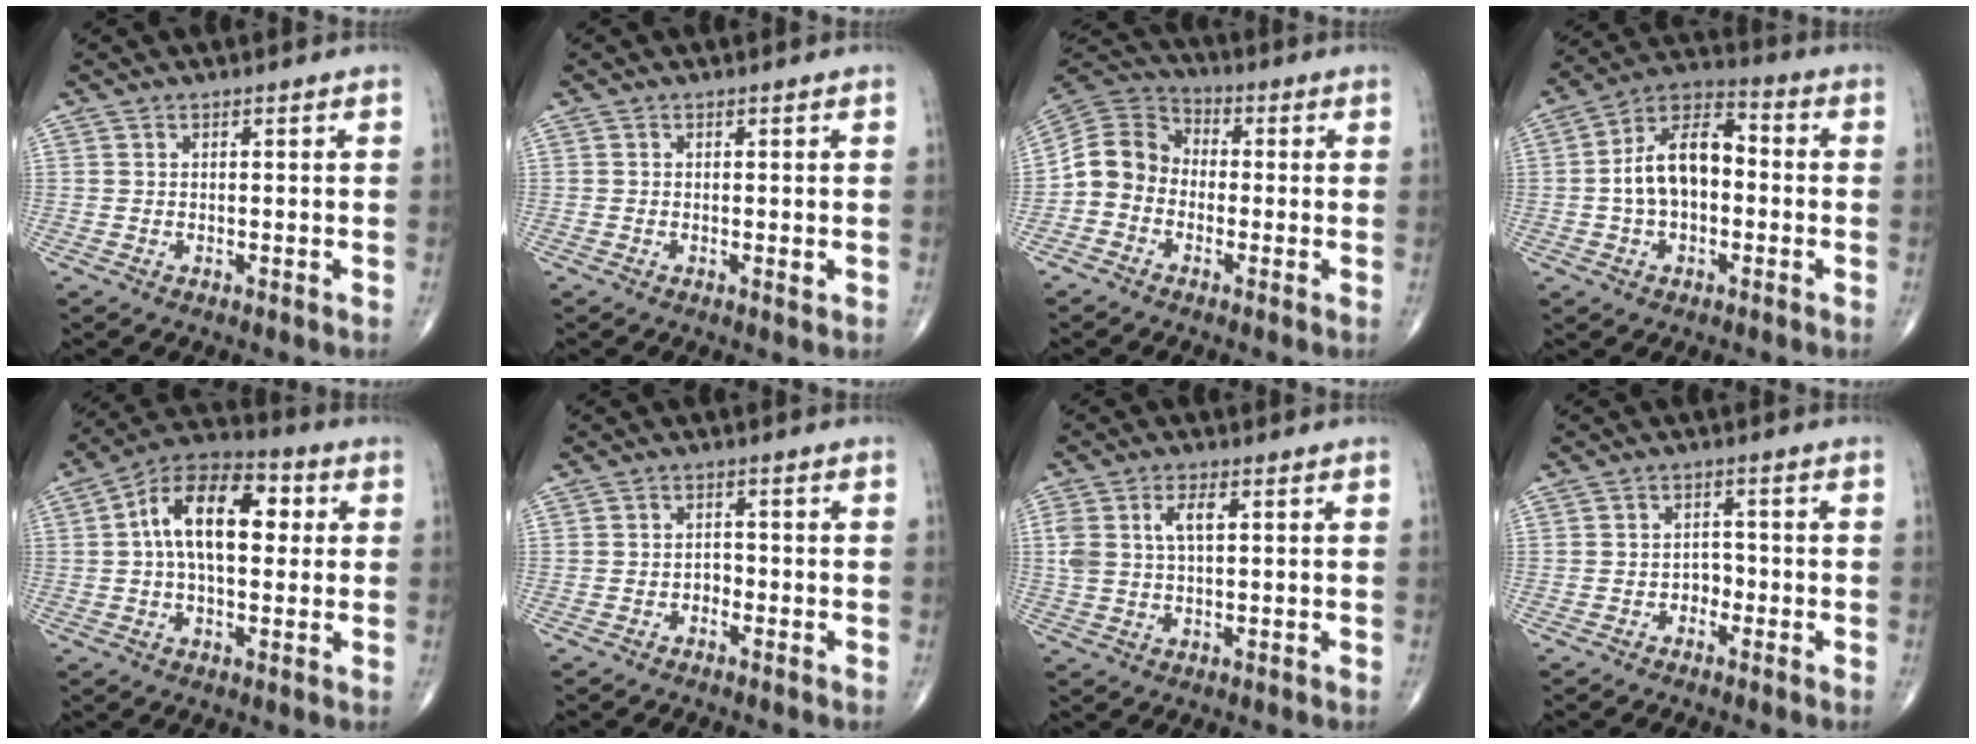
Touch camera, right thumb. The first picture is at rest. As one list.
[{"total": 0.7, "force": [-0.1, 0.2, 0.6], "torque": [-0.011, -0.003, -0.005]}, {"total": 8.5, "force": [-2.0, 7.2, 3.9], "torque": [-0.060, 0.040, -0.055]}, {"total": 12.7, "force": [-0.6, 7.8, 10.0], "torque": [-0.164, 0.040, -0.023]}, {"total": 15.1, "force": [2.3, 8.4, 12.4], "torque": [-0.190, 0.030, 0.027]}, {"total": 1.7, "force": [-1.0, 1.2, 0.7], "torque": [0.000, 0.008, -0.024]}, {"total": 5.8, "force": [1.6, 2.9, 4.8], "torque": [-0.109, 0.011, 0.034]}, {"total": 2.4, "force": [-1.2, 1.8, 1.0], "torque": [0.001, 0.014, -0.026]}]